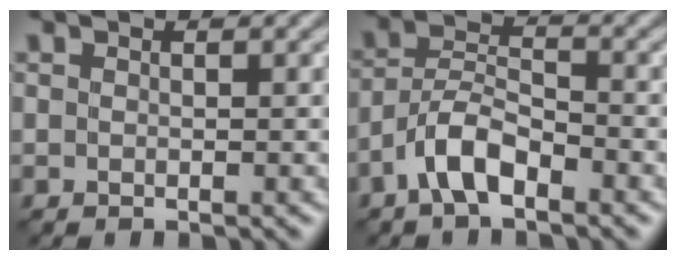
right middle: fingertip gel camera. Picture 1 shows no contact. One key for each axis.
{"total": 4.3, "fx": -2.7, "fy": 1.6, "fz": 2.9, "tx": -0.052, "ty": 0.012, "tz": -0.058}